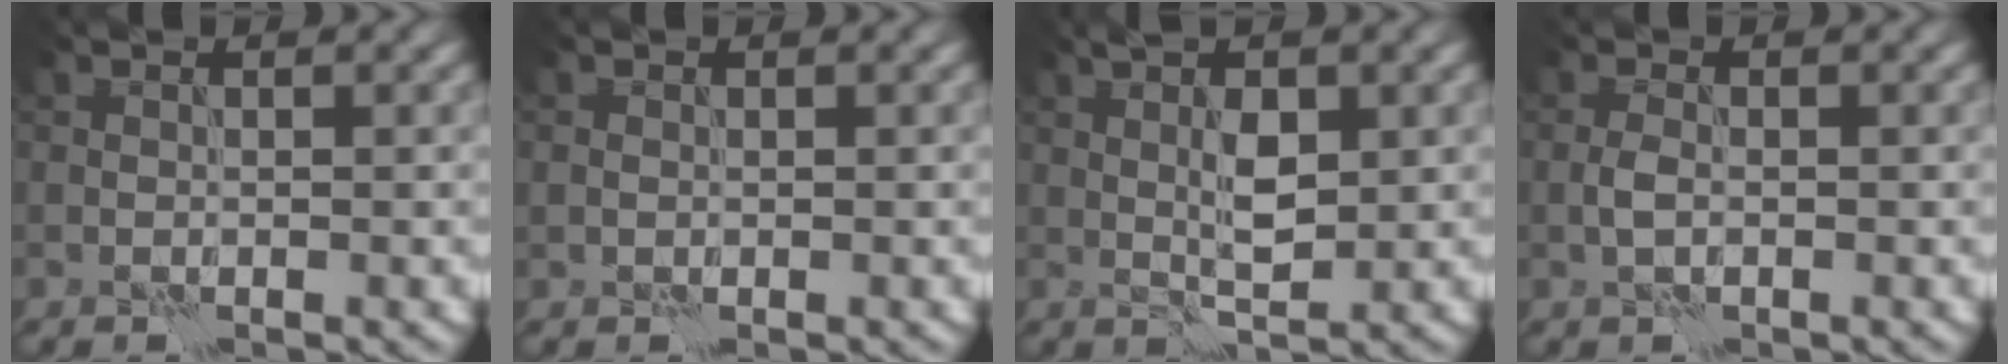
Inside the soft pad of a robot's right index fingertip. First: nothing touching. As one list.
[{"total": 0.5, "force": [0.4, 0.3, -0.1], "torque": [0.003, -0.001, 0.008]}, {"total": 3.6, "force": [0.8, 1.2, 3.3], "torque": [-0.062, 0.002, 0.017]}, {"total": 1.4, "force": [-0.4, 0.6, 1.1], "torque": [-0.024, 0.001, -0.011]}]